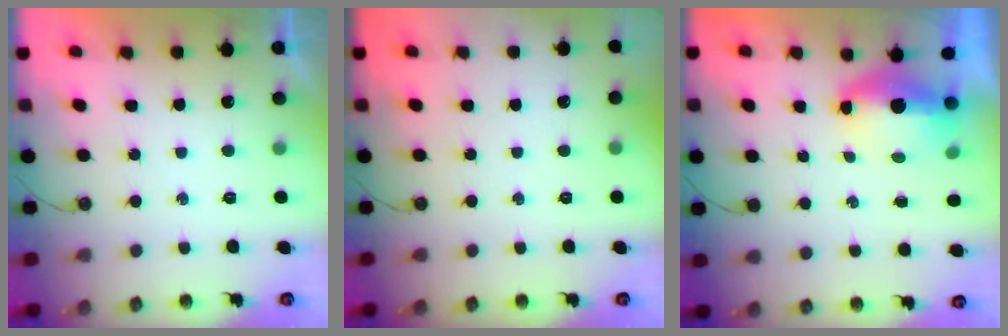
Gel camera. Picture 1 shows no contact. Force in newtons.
{"total": 0.0}
{"total": 6.6, "press": 6.5, "slide": 0.8}